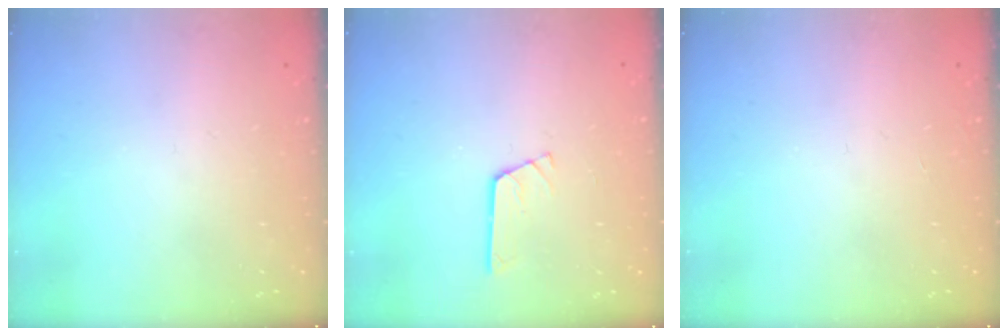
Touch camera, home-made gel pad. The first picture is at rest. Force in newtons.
{"total": 2.7, "press": 2.7, "slide": 0.3}
{"total": 0.0}